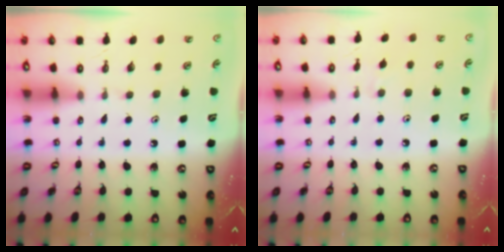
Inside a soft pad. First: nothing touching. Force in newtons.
{"total": 3.3, "press": 3.2, "slide": 0.7}